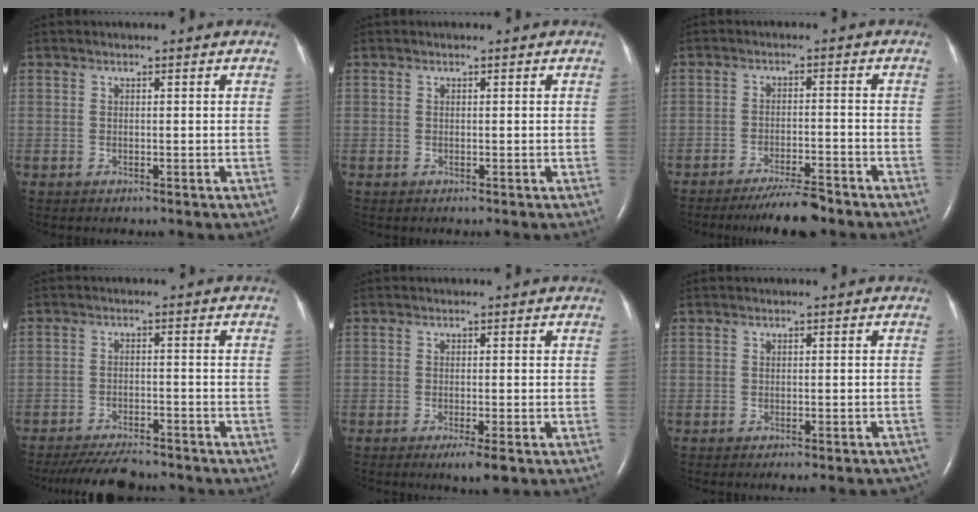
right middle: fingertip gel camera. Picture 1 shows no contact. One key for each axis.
{"total": 0.0}
{"total": 6.3, "fx": -5.4, "fy": 0.5, "fz": 3.2, "tx": -0.055, "ty": -0.014, "tz": -0.092}
{"total": 9.4, "fx": -8.6, "fy": 1.8, "fz": 3.5, "tx": -0.057, "ty": -0.016, "tz": -0.129}
{"total": 3.1, "fx": -1.8, "fy": 0.1, "fz": 2.5, "tx": -0.040, "ty": -0.010, "tz": -0.027}
{"total": 7.2, "fx": -6.6, "fy": 1.6, "fz": 2.5, "tx": -0.019, "ty": -0.003, "tz": -0.067}